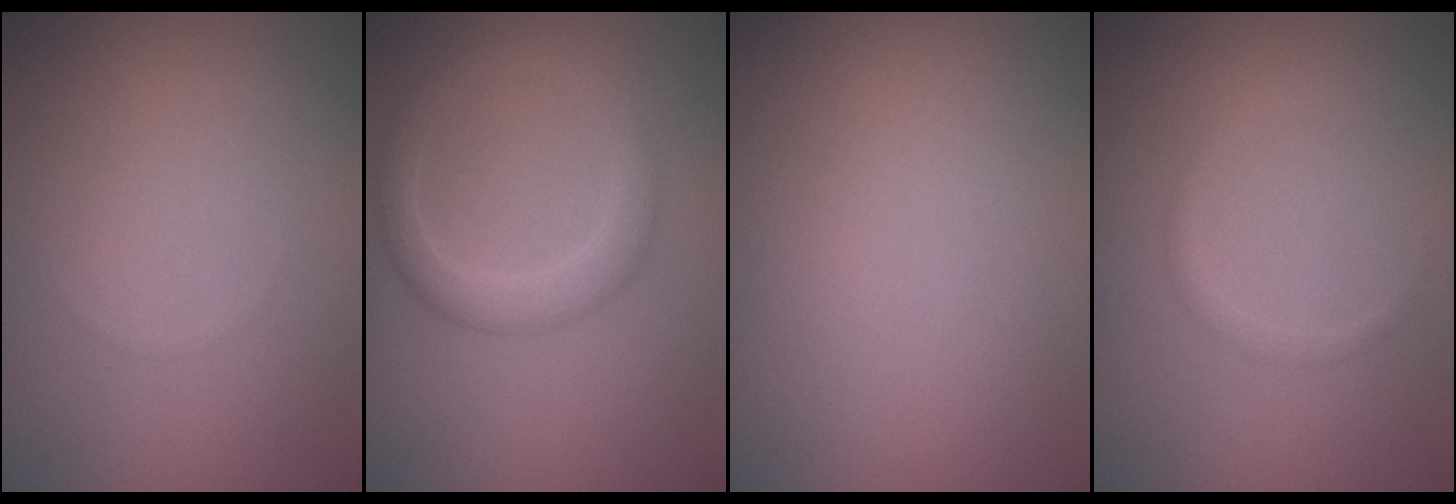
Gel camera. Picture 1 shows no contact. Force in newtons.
{"total": 2.8, "press": 2.8, "slide": 0.2}
{"total": 0.0}
{"total": 1.0, "press": 1.0, "slide": 0.0}